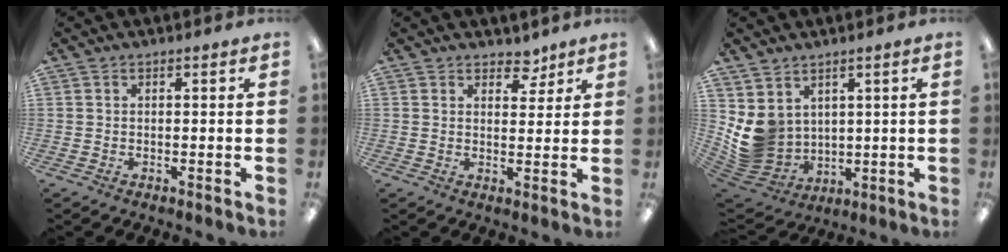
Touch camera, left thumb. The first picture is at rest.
{"total": 4.8, "force": [3.8, 2.6, 1.3], "torque": [0.004, -0.024, 0.063]}
{"total": 8.7, "force": [3.0, 7.8, 2.7], "torque": [-0.086, -0.034, 0.066]}